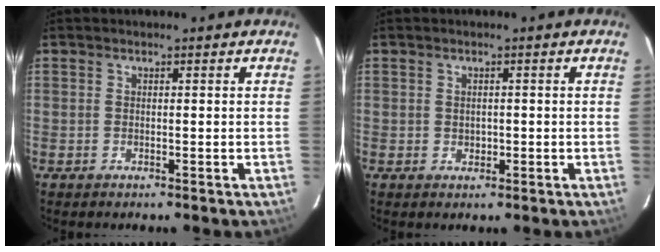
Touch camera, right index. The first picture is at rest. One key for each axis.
{"total": 1.5, "fx": -0.3, "fy": 1.3, "fz": 0.7, "tx": -0.008, "ty": 0.003, "tz": -0.003}